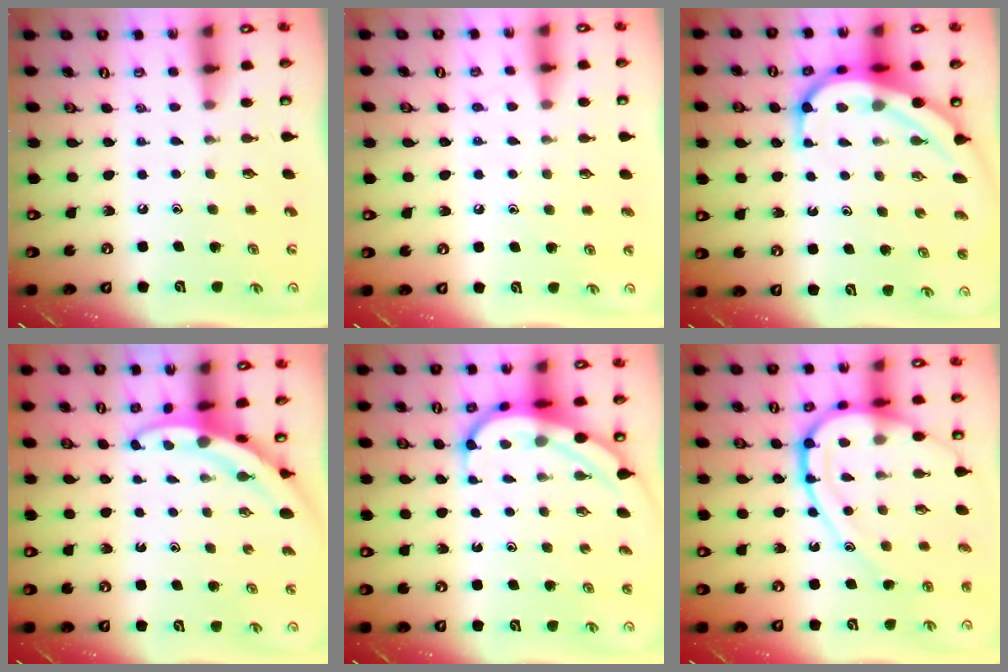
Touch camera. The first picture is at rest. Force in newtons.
{"total": 5.1, "press": 5.1, "slide": 0.5}
{"total": 11.5, "press": 11.4, "slide": 1.2}
{"total": 3.3, "press": 3.3, "slide": 0.2}
{"total": 6.5, "press": 6.4, "slide": 0.7}
{"total": 17.6, "press": 17.5, "slide": 1.7}